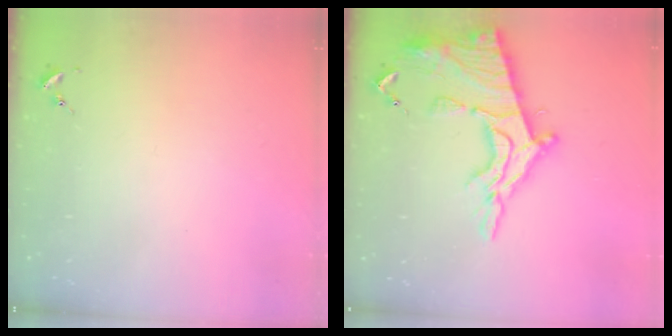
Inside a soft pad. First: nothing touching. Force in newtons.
{"total": 19.6, "press": 19.6, "slide": 1.7}